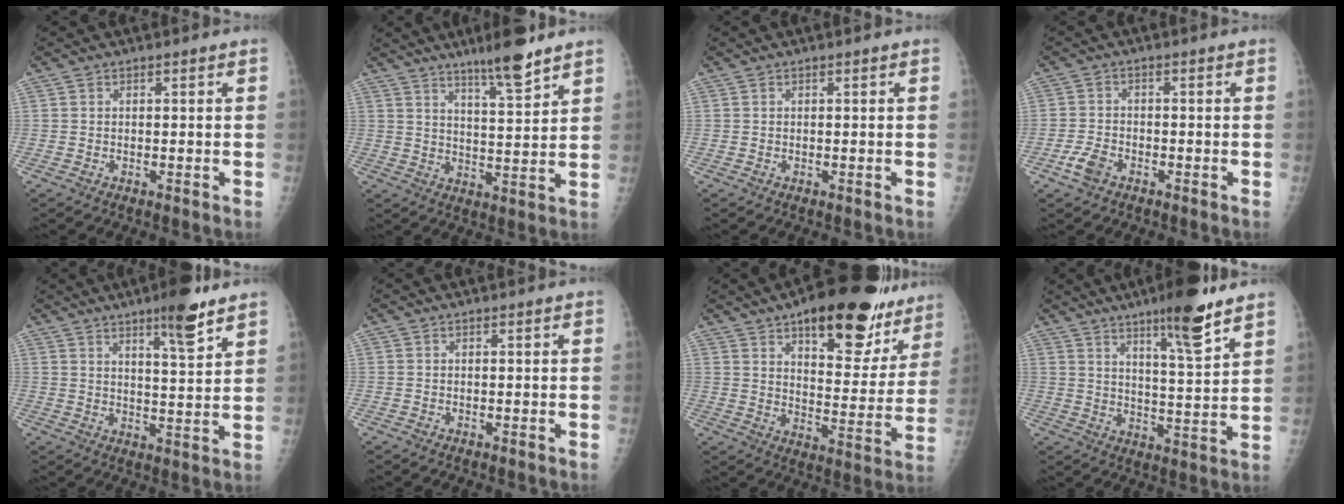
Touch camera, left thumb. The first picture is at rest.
{"total": 9.2, "force": [6.8, 1.1, 6.1], "torque": [-0.091, -0.046, 0.113]}
{"total": 0.0}
{"total": 3.8, "force": [-2.1, 2.3, 2.1], "torque": [-0.045, 0.009, -0.040]}
{"total": 8.8, "force": [6.0, 1.3, 6.4], "torque": [-0.088, -0.038, 0.088]}
{"total": 0.0}
{"total": 23.8, "force": [15.7, 9.6, 15.1], "torque": [-0.159, -0.059, 0.216]}
{"total": 11.9, "force": [8.0, 1.5, 8.7], "torque": [-0.128, -0.053, 0.125]}